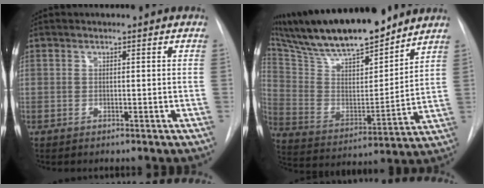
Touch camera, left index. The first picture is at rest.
{"total": 22.5, "force": [18.9, 4.2, 11.4], "torque": [-0.211, 0.006, 0.325]}